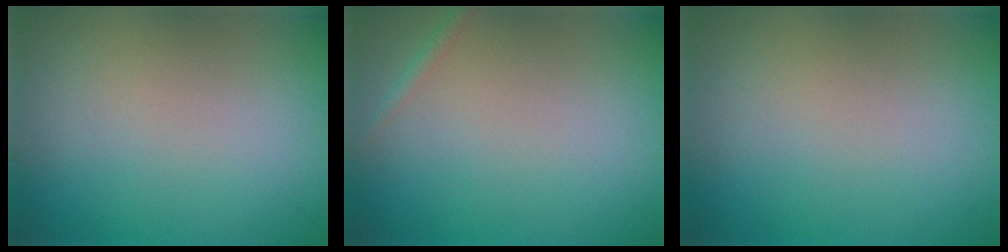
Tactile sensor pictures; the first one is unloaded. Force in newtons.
{"total": 0.8, "press": 0.7, "slide": 0.1}
{"total": 0.0}